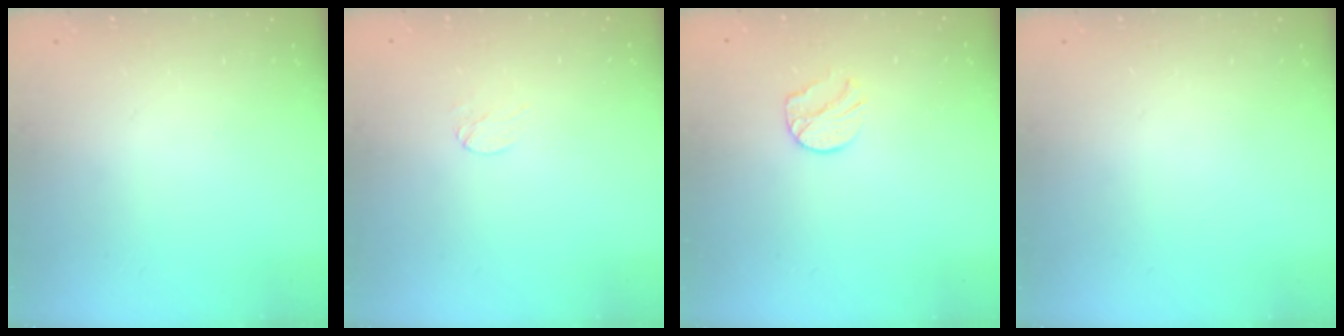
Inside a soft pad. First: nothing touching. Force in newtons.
{"total": 3.0, "press": 3.0, "slide": 0.2}
{"total": 7.8, "press": 7.8, "slide": 0.5}
{"total": 0.0}